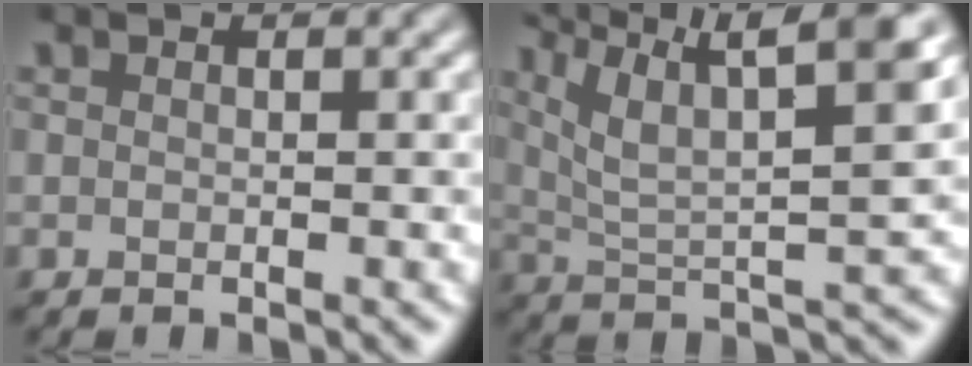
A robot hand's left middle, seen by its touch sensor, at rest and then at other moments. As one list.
[{"total": 11.0, "force": [6.2, 3.3, 8.4], "torque": [-0.144, 0.022, 0.087]}]